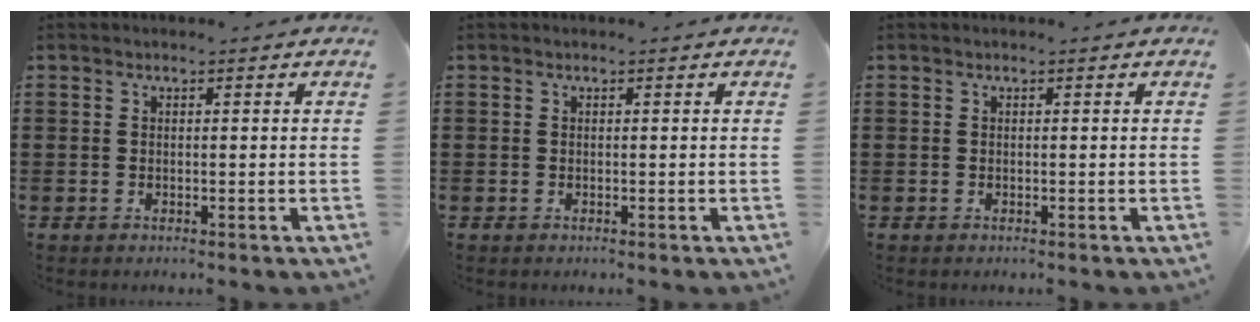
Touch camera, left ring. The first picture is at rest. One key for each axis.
{"total": 0.0}
{"total": 0.0}